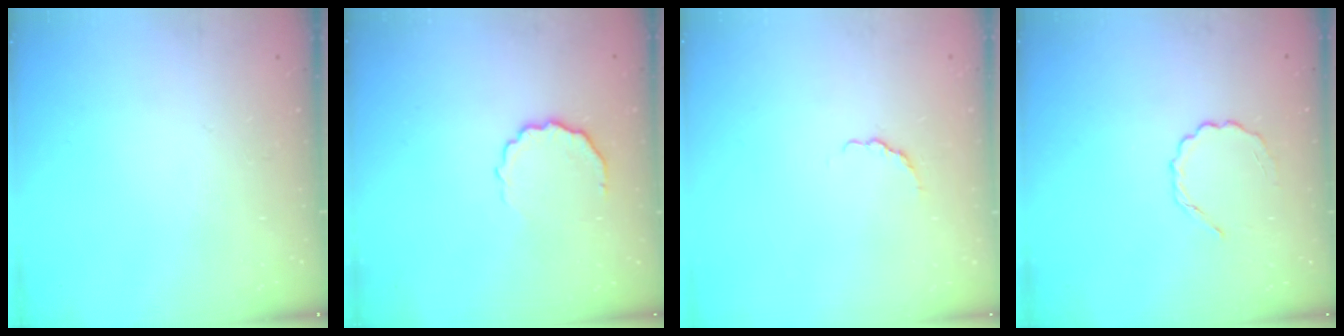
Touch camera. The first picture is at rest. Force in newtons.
{"total": 6.6, "press": 6.5, "slide": 1.3}
{"total": 1.8, "press": 1.6, "slide": 0.8}
{"total": 2.8, "press": 2.6, "slide": 1.0}